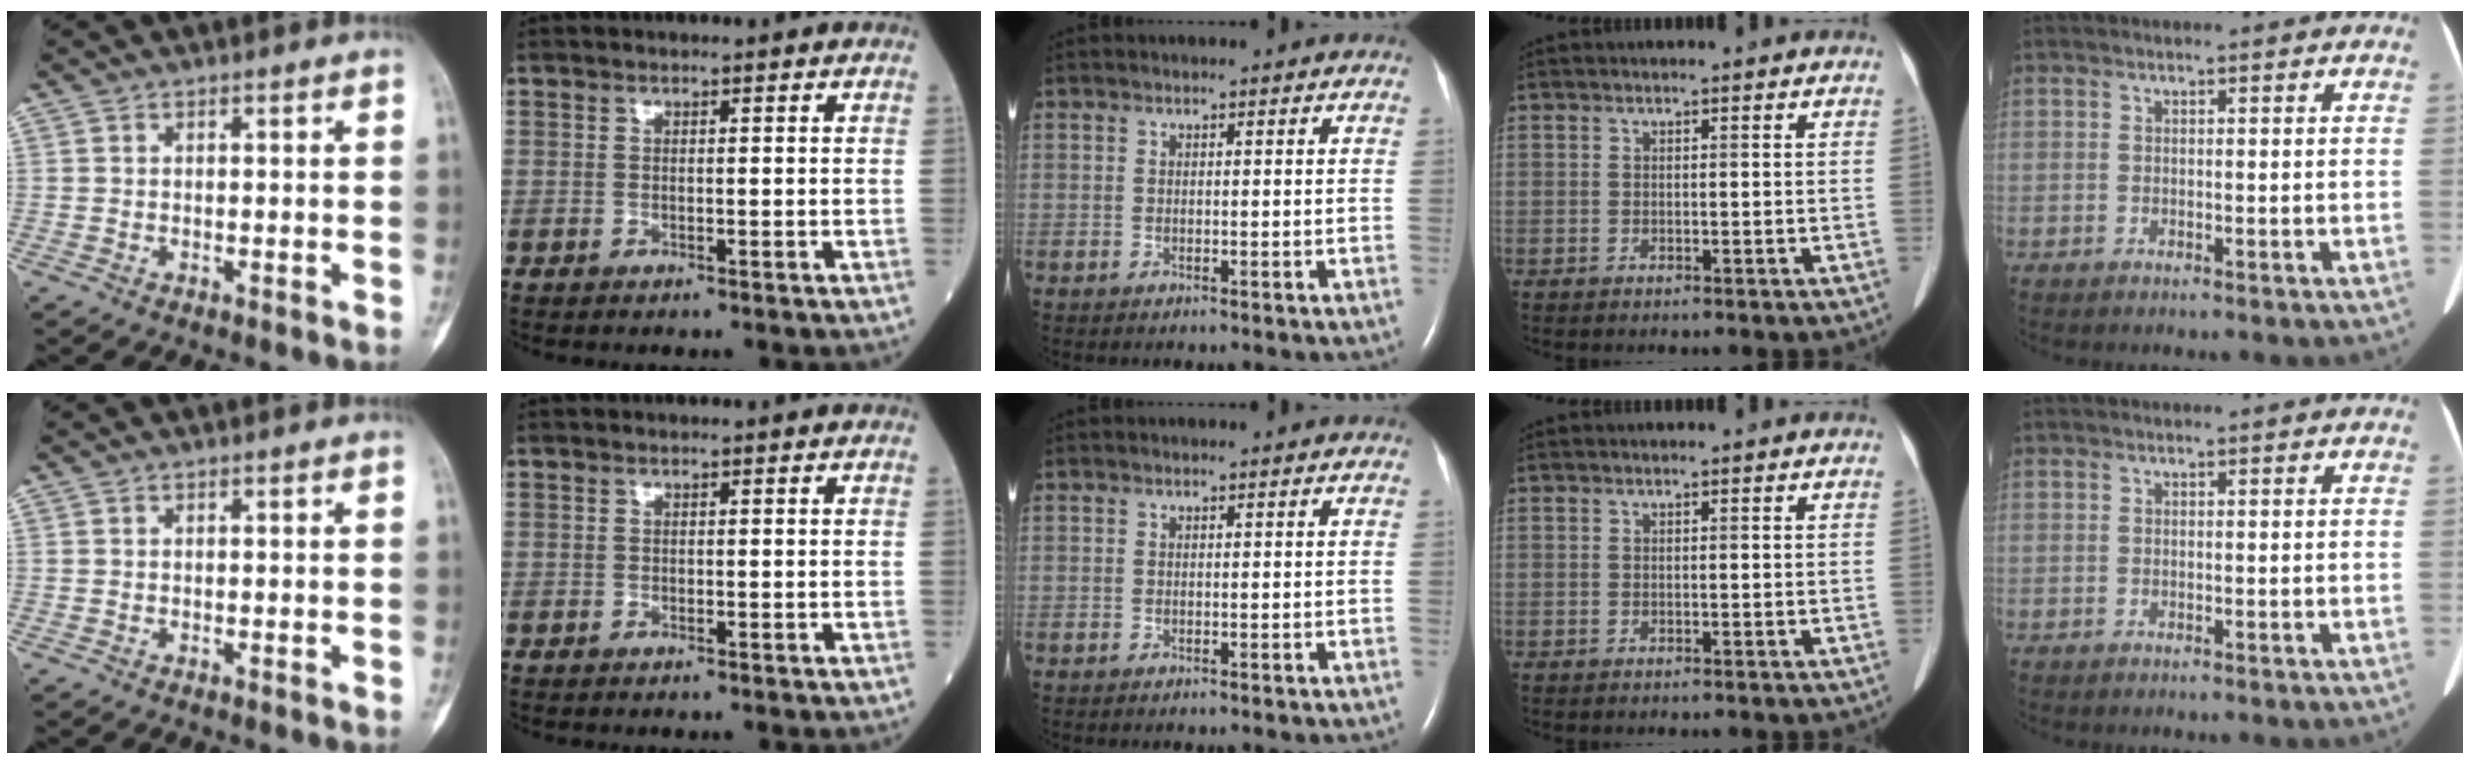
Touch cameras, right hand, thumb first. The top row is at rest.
{}